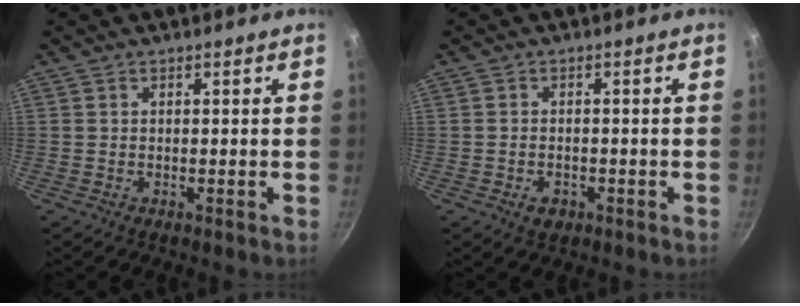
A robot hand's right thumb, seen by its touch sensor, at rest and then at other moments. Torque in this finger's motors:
{"motor_torque": [-0.51, 0.24, -0.28, 0.21, 0.03]}